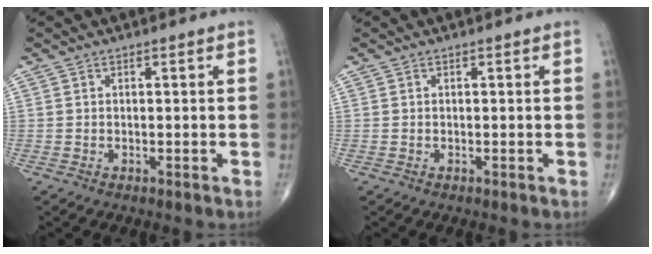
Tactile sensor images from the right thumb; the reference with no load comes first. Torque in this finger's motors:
{"motor_torque": [0.00, 0.00, 0.00, 0.00, 0.00]}